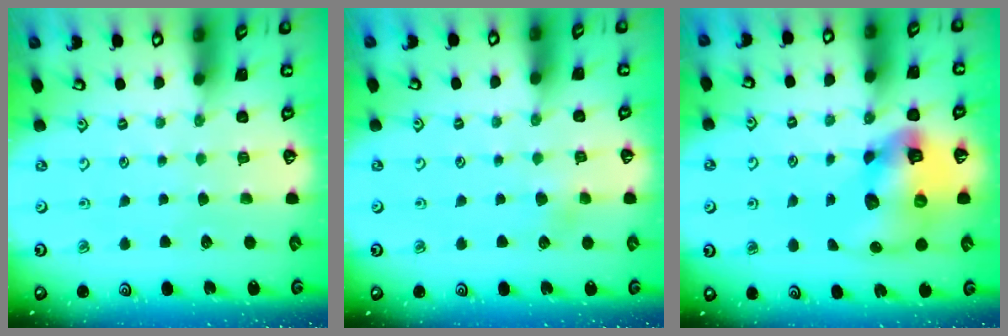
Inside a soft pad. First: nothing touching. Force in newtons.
{"total": 3.6, "press": 3.6, "slide": 0.3}
{"total": 15.1, "press": 15.0, "slide": 2.1}